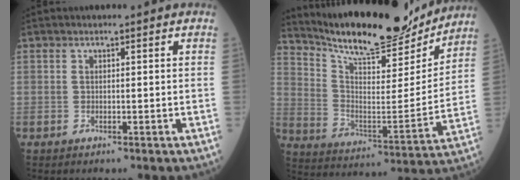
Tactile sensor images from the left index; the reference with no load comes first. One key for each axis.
{"total": 19.5, "fx": 17.9, "fy": 3.2, "fz": 7.0, "tx": -0.134, "ty": -0.027, "tz": 0.282}